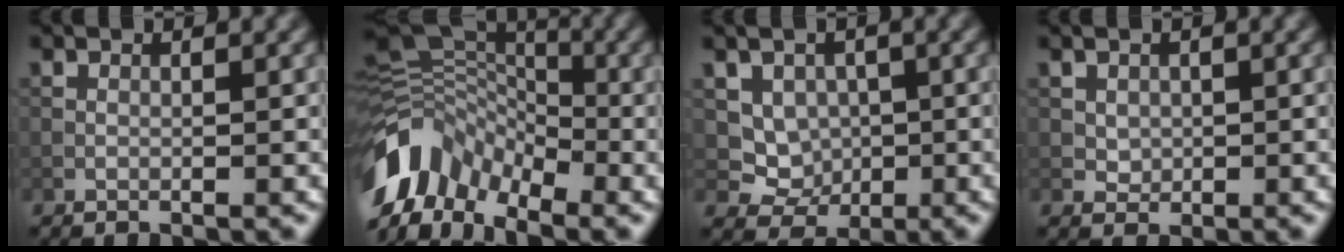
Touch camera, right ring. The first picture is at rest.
{"total": 10.3, "force": [-5.1, 6.5, 6.0], "torque": [-0.124, 0.001, -0.111]}
{"total": 3.9, "force": [0.7, 3.6, 1.5], "torque": [-0.026, -0.008, 0.018]}
{"total": 1.4, "force": [0.4, 1.3, 0.5], "torque": [-0.011, -0.005, 0.013]}